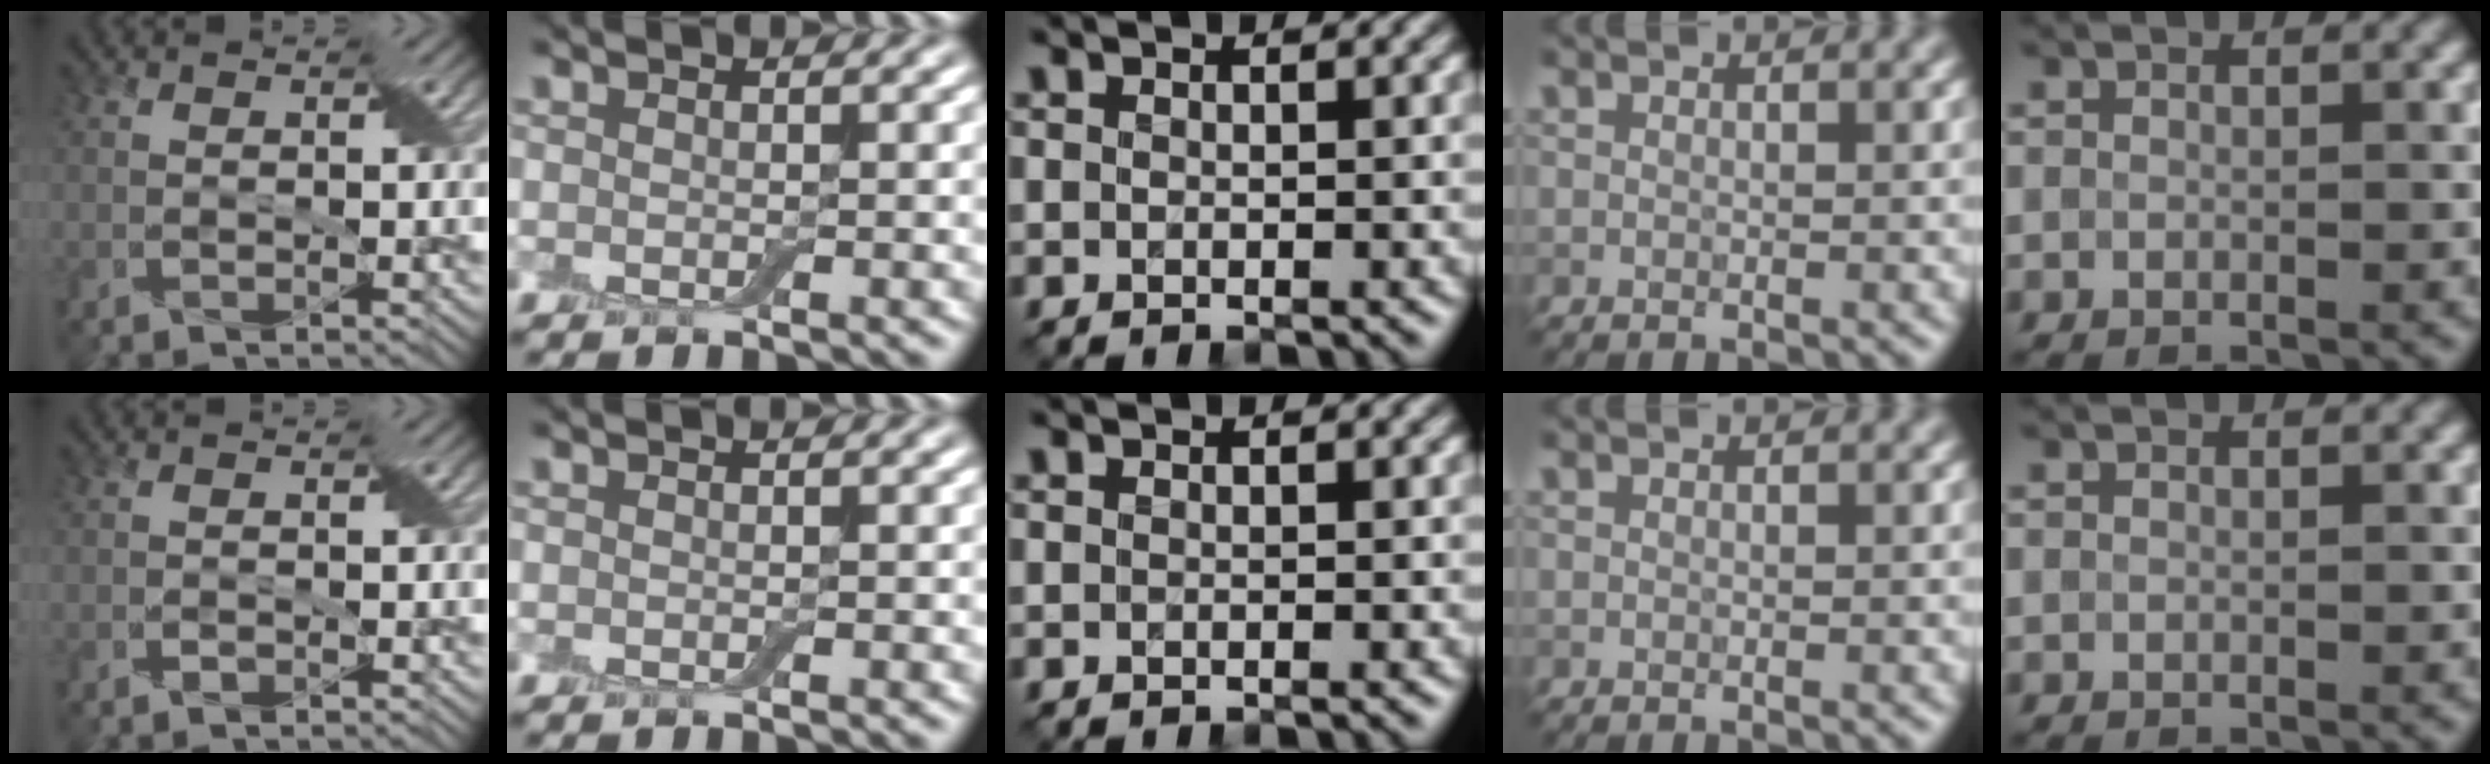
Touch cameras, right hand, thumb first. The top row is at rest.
{"thumb": {"total": 0.7, "force": [-0.4, 0.3, 0.4], "torque": [-0.008, 0.001, -0.006]}}